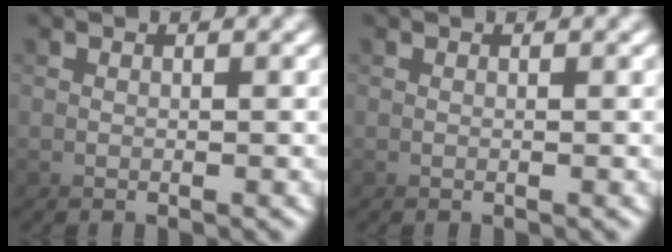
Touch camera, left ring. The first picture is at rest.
{"total": 0.0}